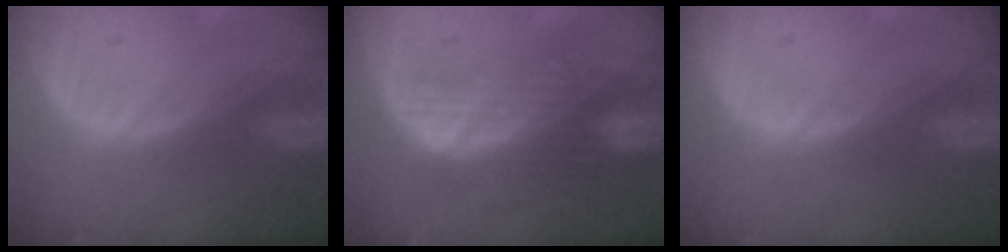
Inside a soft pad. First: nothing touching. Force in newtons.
{"total": 7.3, "press": 7.3, "slide": 0.6}
{"total": 0.0}